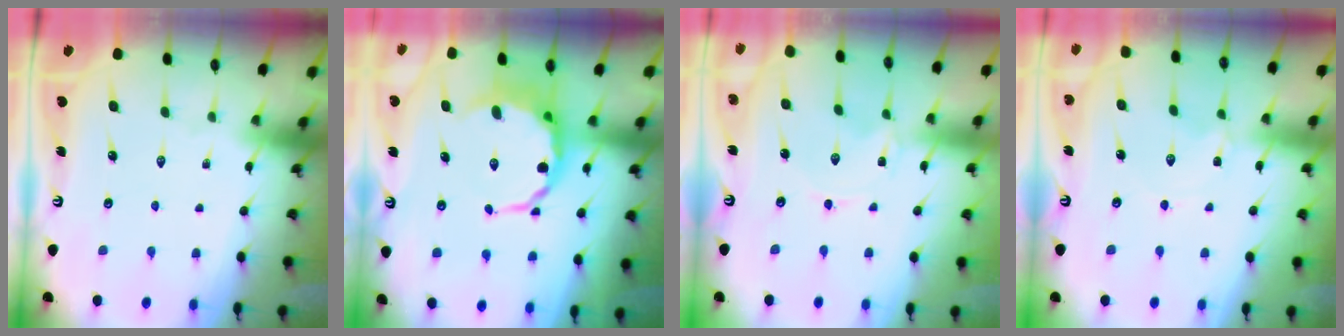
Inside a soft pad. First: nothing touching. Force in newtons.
{"total": 8.3, "press": 7.9, "slide": 2.5}
{"total": 0.0}
{"total": 1.5, "press": 1.5, "slide": 0.2}